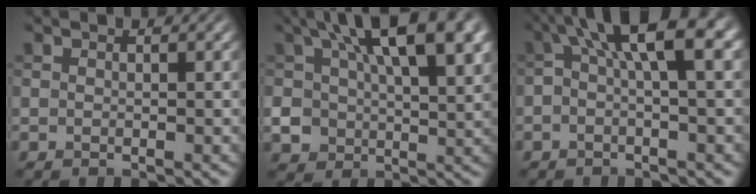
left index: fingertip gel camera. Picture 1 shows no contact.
{"total": 11.7, "force": [4.5, 6.4, 8.7], "torque": [-0.155, 0.003, 0.093]}
{"total": 6.6, "force": [1.4, 1.7, 6.3], "torque": [-0.097, 0.026, 0.018]}